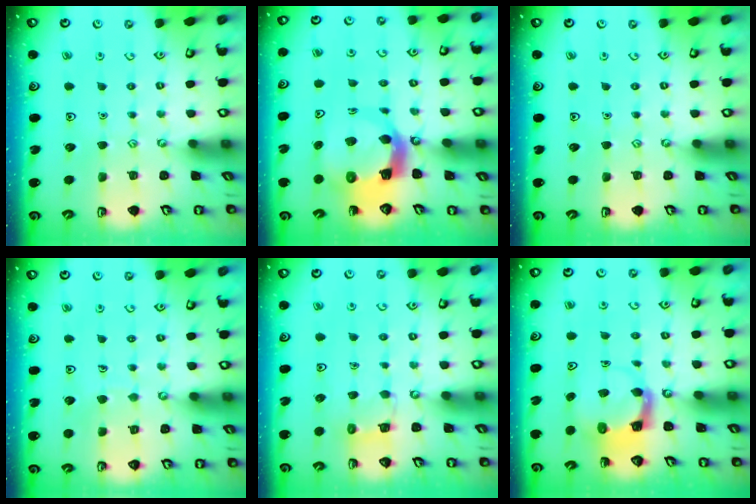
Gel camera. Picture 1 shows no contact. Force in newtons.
{"total": 8.2, "press": 8.2, "slide": 1.1}
{"total": 0.0}
{"total": 4.0, "press": 4.0, "slide": 0.4}
{"total": 3.7, "press": 3.7, "slide": 0.2}
{"total": 3.8, "press": 3.8, "slide": 0.3}